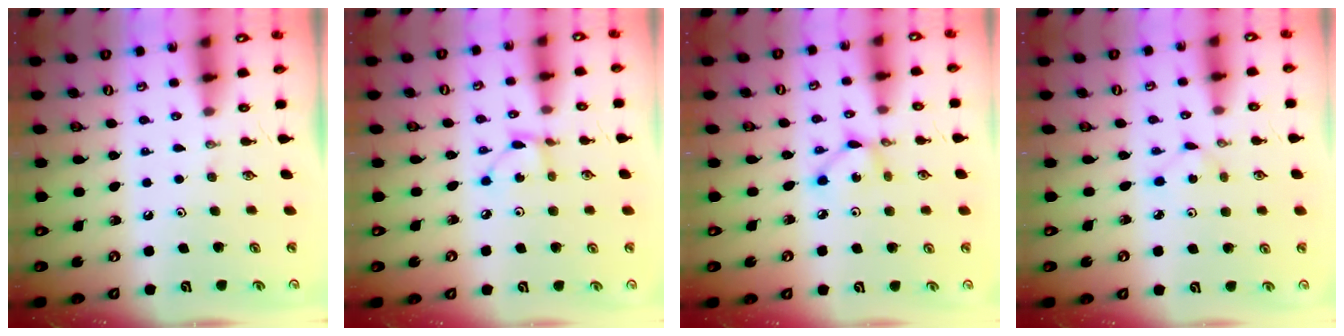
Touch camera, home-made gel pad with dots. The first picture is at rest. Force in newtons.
{"total": 2.8, "press": 2.8, "slide": 0.1}
{"total": 3.8, "press": 3.8, "slide": 0.1}
{"total": 1.3, "press": 1.3, "slide": 0.2}